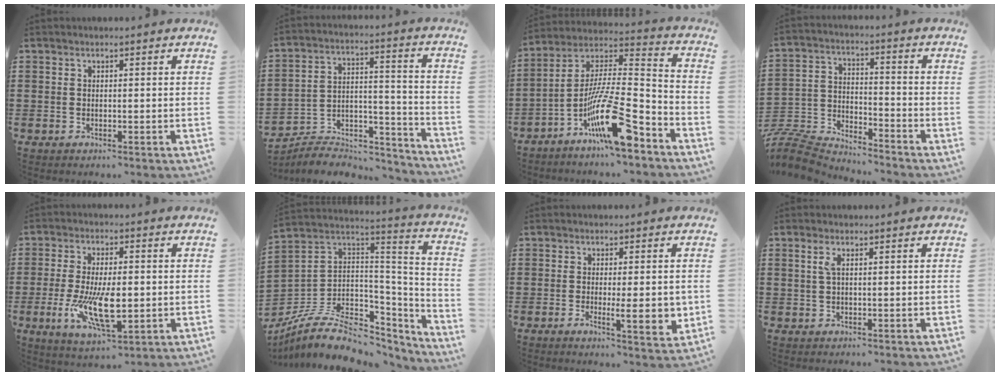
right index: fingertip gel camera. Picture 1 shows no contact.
{"total": 6.5, "force": [-6.1, 1.9, 1.4], "torque": [-0.023, 0.008, -0.118]}
{"total": 14.9, "force": [-8.6, 2.7, 11.9], "torque": [-0.229, 0.002, -0.157]}
{"total": 7.2, "force": [-6.9, 1.4, 1.0], "torque": [-0.043, -0.001, -0.146]}
{"total": 10.9, "force": [-1.7, 4.5, 9.8], "torque": [-0.196, -0.018, -0.029]}
{"total": 10.1, "force": [-5.7, 5.8, 6.0], "torque": [-0.135, 0.004, -0.101]}
{"total": 6.5, "force": [-0.9, 1.6, 6.3], "torque": [-0.101, -0.011, -0.014]}
{"total": 1.8, "force": [0.5, 0.4, 1.7], "torque": [-0.035, 0.002, 0.008]}